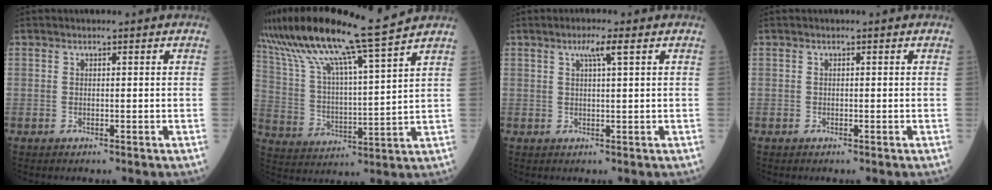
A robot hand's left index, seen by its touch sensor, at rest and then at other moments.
{"total": 18.7, "force": [15.5, -1.0, 10.3], "torque": [-0.193, 0.011, 0.272]}
{"total": 2.8, "force": [1.4, -0.2, 2.4], "torque": [-0.049, 0.006, 0.025]}
{"total": 0.0}